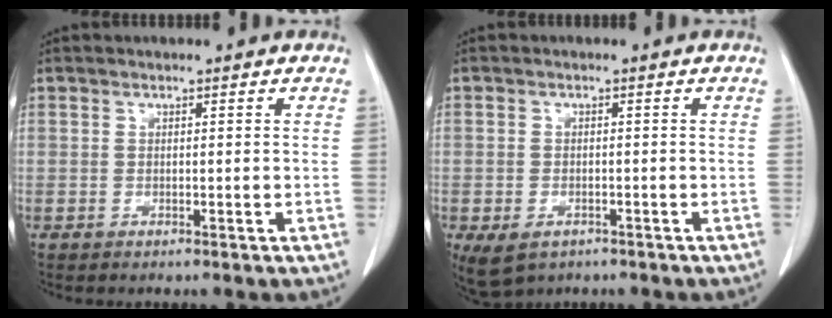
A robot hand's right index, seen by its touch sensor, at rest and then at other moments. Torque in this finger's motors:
{"motor_torque": [0.49, -0.68, -0.07, -0.04]}